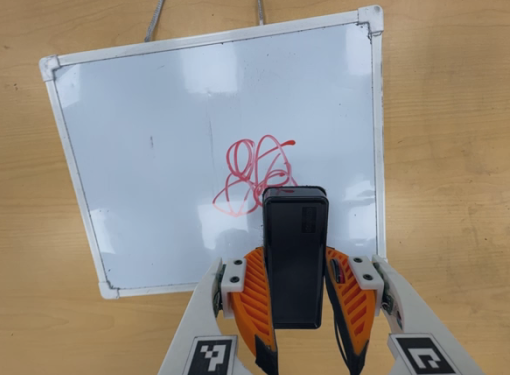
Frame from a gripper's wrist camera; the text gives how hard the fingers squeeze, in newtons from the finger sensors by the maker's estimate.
{"total": 4.6, "left": 3.3, "right": 5.9}